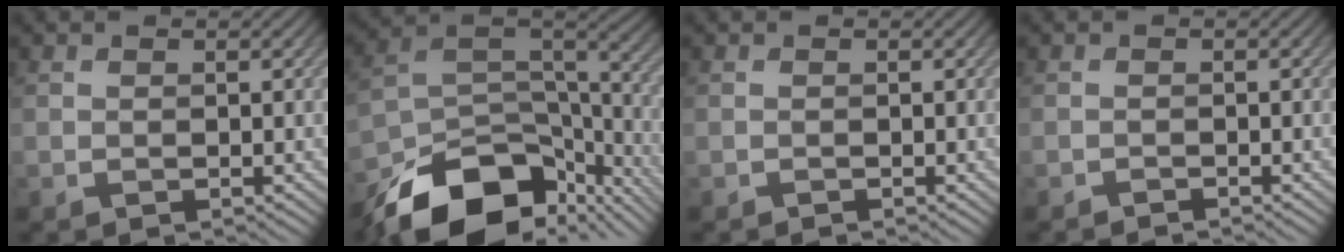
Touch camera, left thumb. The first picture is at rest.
{"total": 16.8, "force": [-11.7, 8.0, 8.9], "torque": [-0.195, -0.035, -0.182]}
{"total": 0.0}
{"total": 0.6, "force": [-0.6, -0.1, 0.0], "torque": [0.000, 0.002, -0.014]}